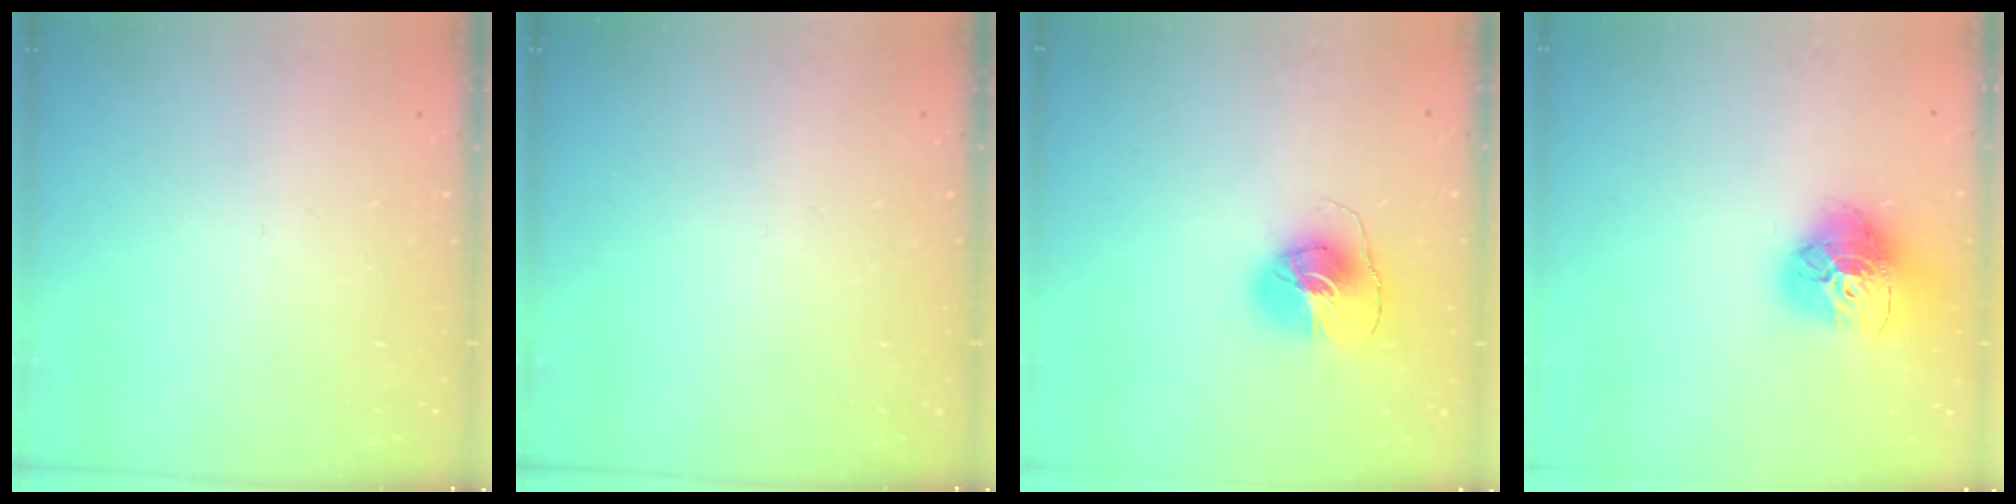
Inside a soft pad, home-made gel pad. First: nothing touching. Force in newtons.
{"total": 0.0}
{"total": 9.1, "press": 9.1, "slide": 0.8}
{"total": 18.0, "press": 17.9, "slide": 1.8}